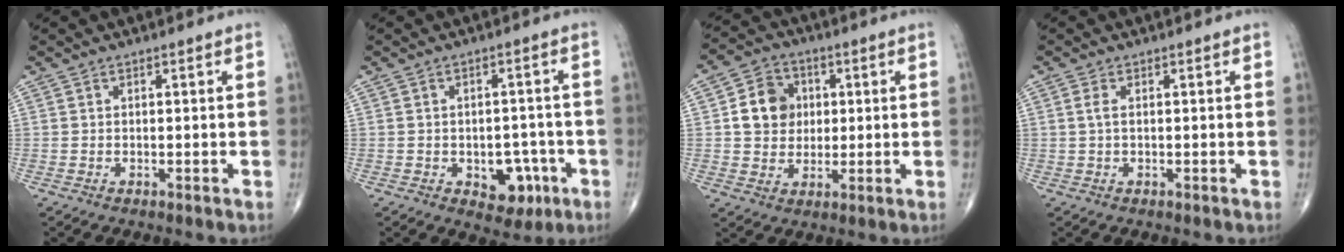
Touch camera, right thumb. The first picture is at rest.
{"total": 7.4, "force": [-2.7, 4.9, 4.8], "torque": [-0.027, 0.018, -0.028]}
{"total": 9.3, "force": [1.4, 7.9, 4.6], "torque": [-0.047, 0.002, 0.019]}
{"total": 1.5, "force": [0.3, 0.6, 1.4], "torque": [-0.036, 0.002, 0.007]}